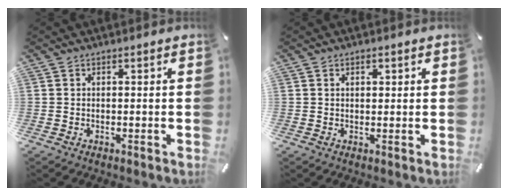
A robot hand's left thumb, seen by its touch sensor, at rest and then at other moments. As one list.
[{"total": 1.4, "force": [0.6, 0.9, 0.9], "torque": [-0.012, 0.001, 0.008]}]